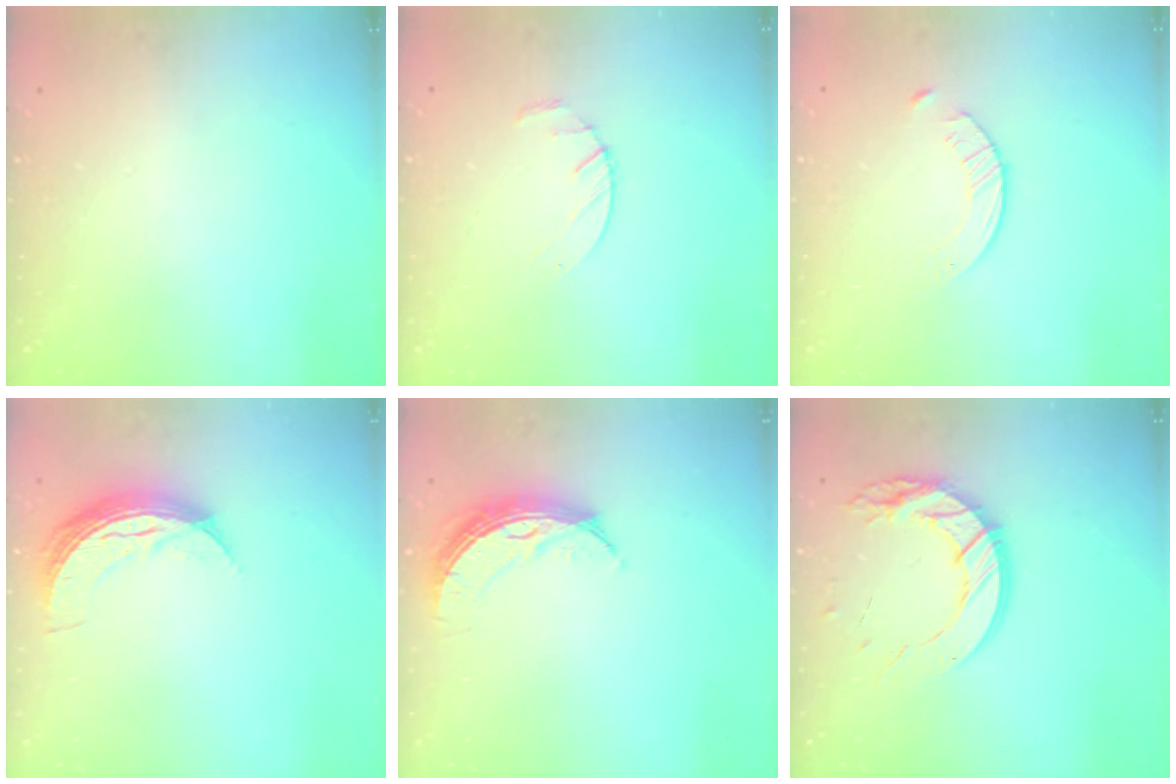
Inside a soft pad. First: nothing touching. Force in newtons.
{"total": 2.4, "press": 2.3, "slide": 0.3}
{"total": 3.5, "press": 3.5, "slide": 0.4}
{"total": 8.3, "press": 8.3, "slide": 0.5}
{"total": 9.3, "press": 9.3, "slide": 0.0}
{"total": 14.7, "press": 14.6, "slide": 1.3}